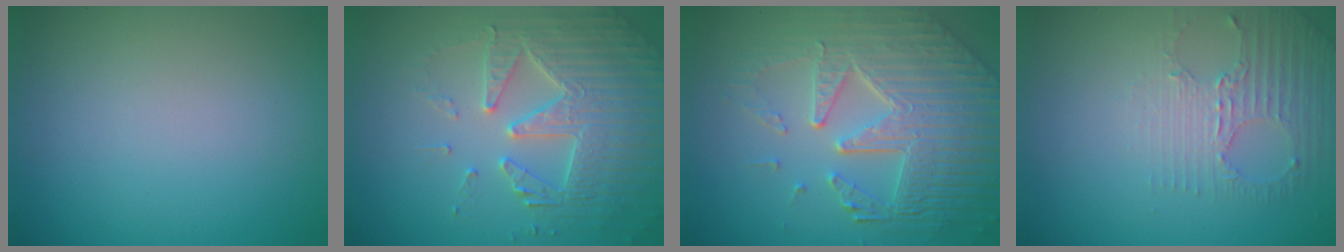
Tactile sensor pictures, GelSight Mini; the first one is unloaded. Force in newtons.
{"total": 4.8, "press": 4.7, "slide": 0.9}
{"total": 8.6, "press": 5.9, "slide": 6.3}
{"total": 2.9, "press": 2.3, "slide": 1.8}